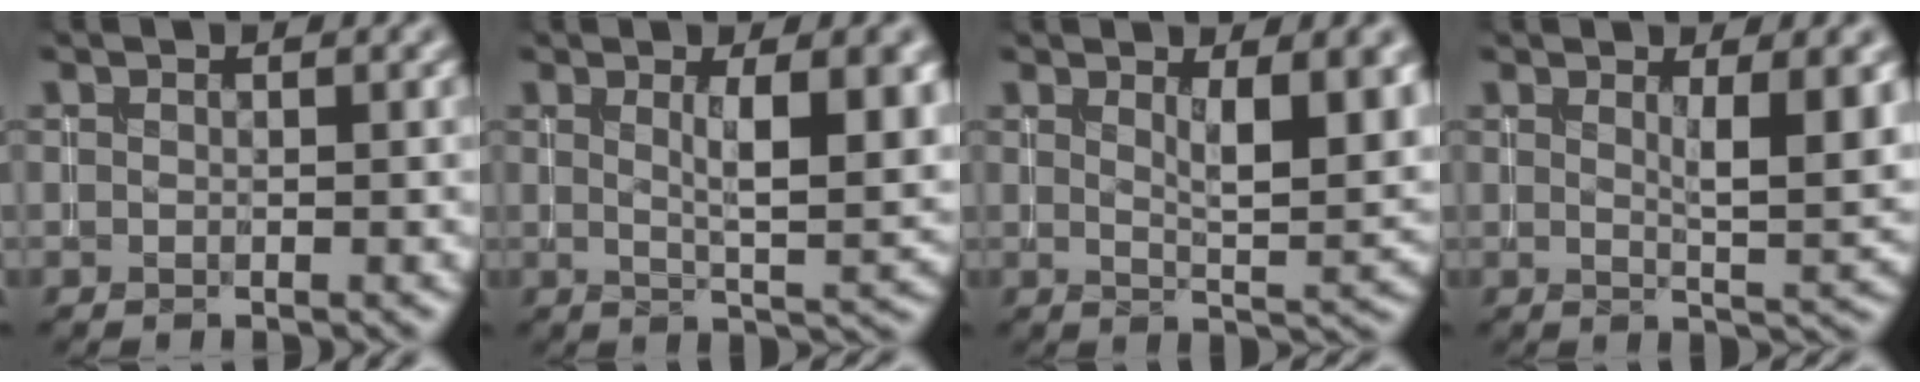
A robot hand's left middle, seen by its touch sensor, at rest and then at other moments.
{"total": 6.7, "force": [1.6, 1.9, 6.2], "torque": [-0.077, -0.005, 0.028]}
{"total": 5.5, "force": [1.9, 1.6, 4.9], "torque": [-0.067, -0.009, 0.035]}
{"total": 4.3, "force": [1.4, 1.0, 3.9], "torque": [-0.052, -0.008, 0.023]}